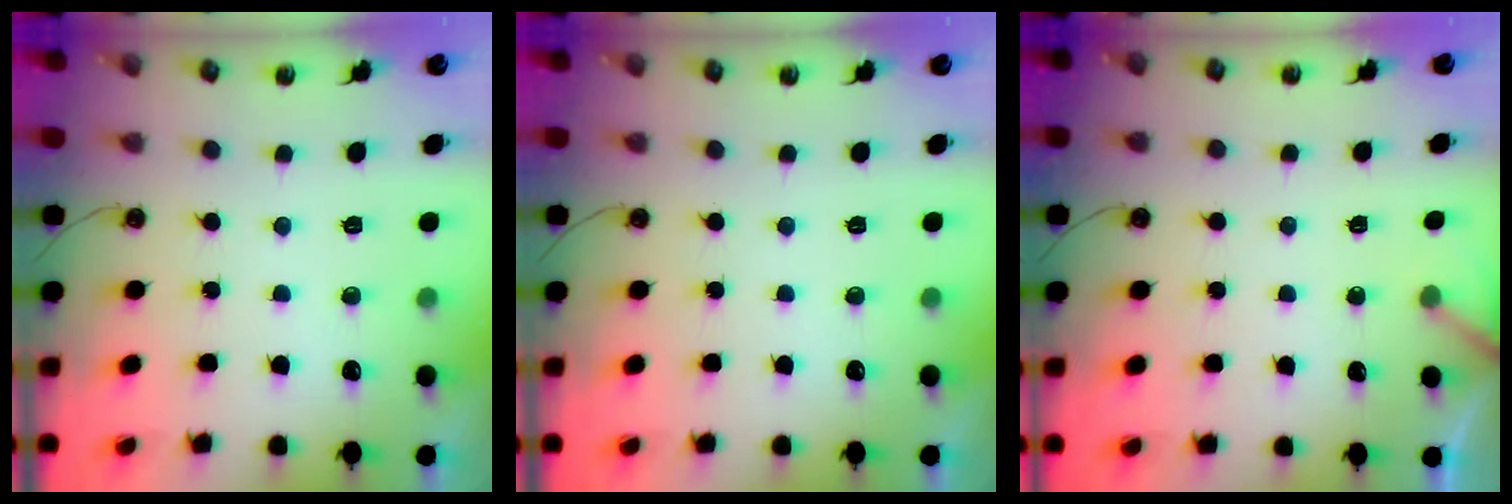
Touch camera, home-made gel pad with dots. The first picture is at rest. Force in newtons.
{"total": 0.0}
{"total": 1.9, "press": 1.9, "slide": 0.1}